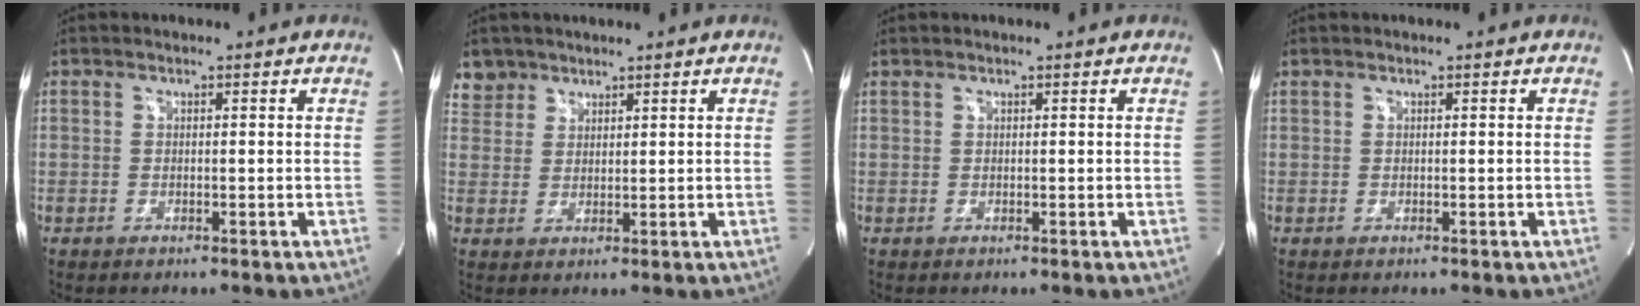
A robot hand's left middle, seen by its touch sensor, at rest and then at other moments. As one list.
[{"total": 3.8, "force": [2.9, 2.3, -0.5], "torque": [0.017, 0.005, 0.057]}, {"total": 0.0}, {"total": 0.0}]